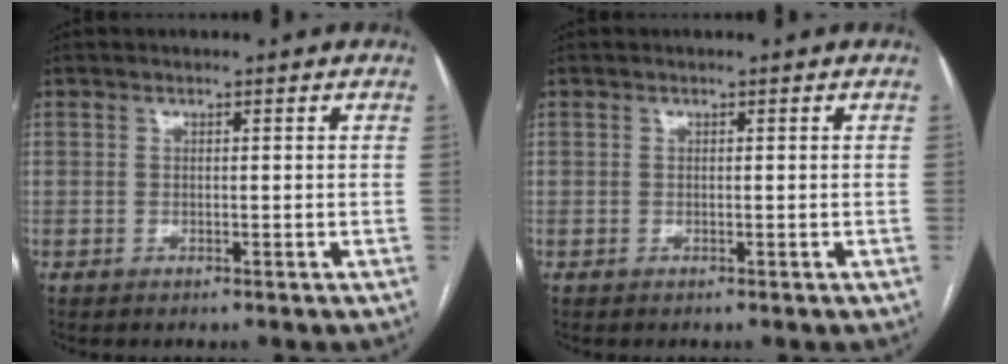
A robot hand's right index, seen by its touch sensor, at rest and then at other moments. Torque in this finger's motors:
{"motor_torque": [0.00, 0.00, 0.00, 0.00]}